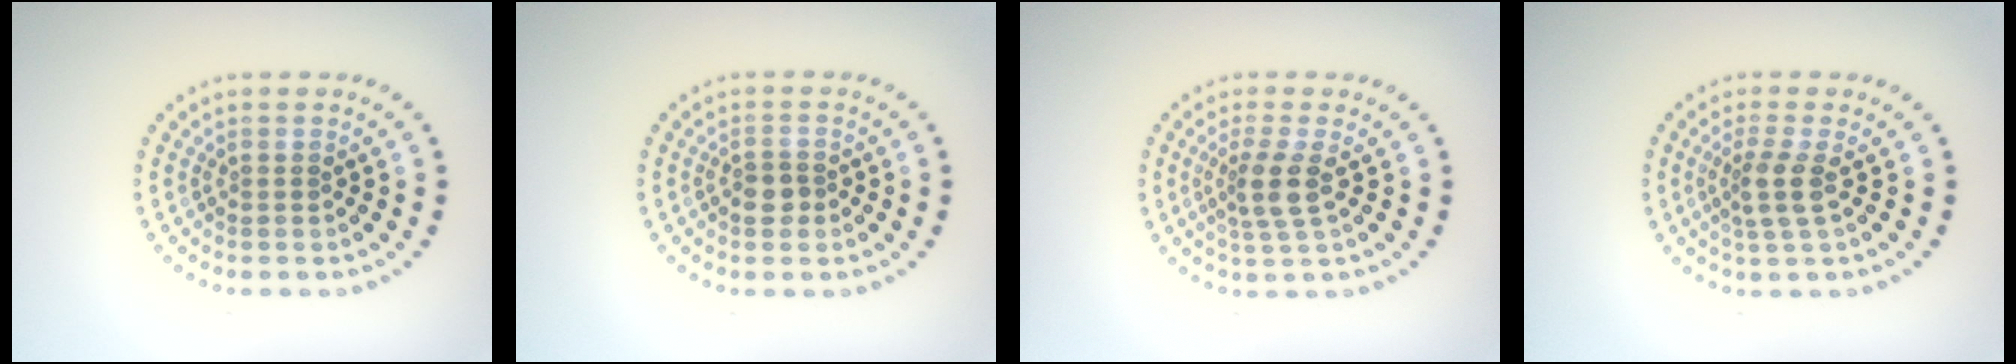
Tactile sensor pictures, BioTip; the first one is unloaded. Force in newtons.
{"total": 1.8, "press": 1.7, "slide": 0.5}
{"total": 2.8, "press": 2.2, "slide": 1.7}
{"total": 2.5, "press": 2.0, "slide": 1.5}